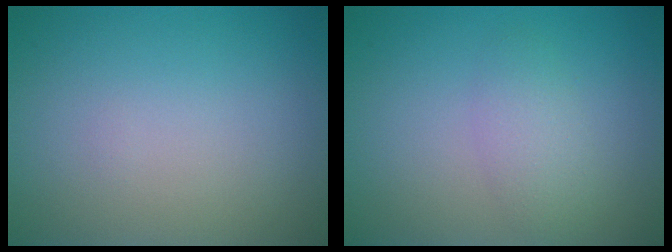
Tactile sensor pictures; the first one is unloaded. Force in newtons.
{"total": 2.2, "press": 2.2, "slide": 0.1}